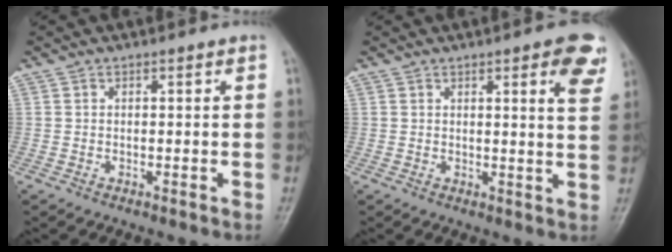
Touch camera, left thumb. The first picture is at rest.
{"total": 7.3, "force": [3.7, 1.5, 6.1], "torque": [-0.059, -0.014, 0.039]}